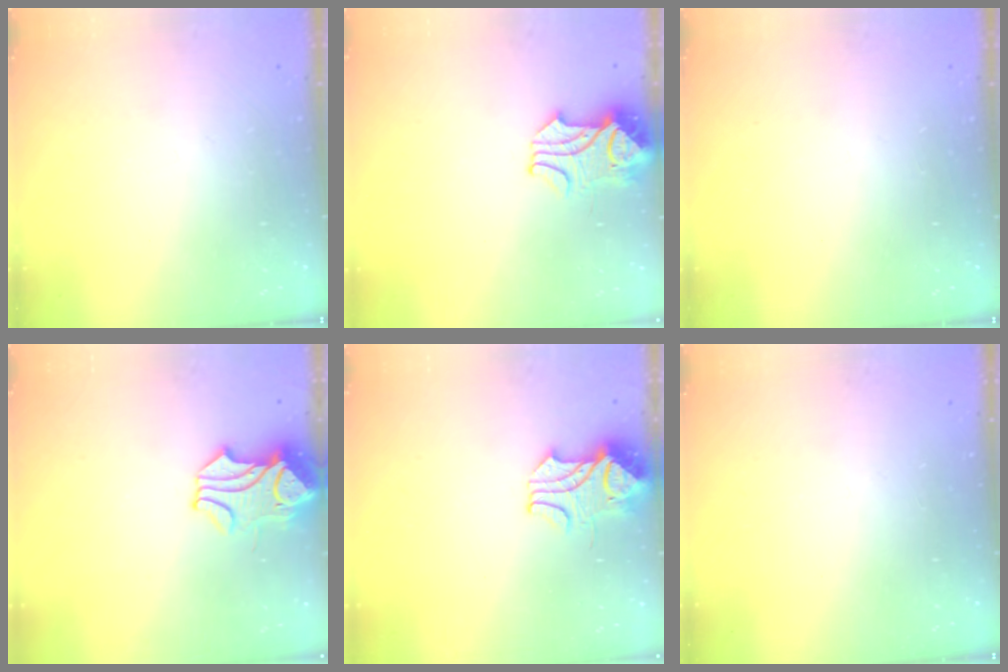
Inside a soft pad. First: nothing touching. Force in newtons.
{"total": 2.2, "press": 2.2, "slide": 0.6}
{"total": 0.0}
{"total": 1.4, "press": 0.9, "slide": 1.0}
{"total": 2.2, "press": 2.0, "slide": 0.9}
{"total": 0.0}